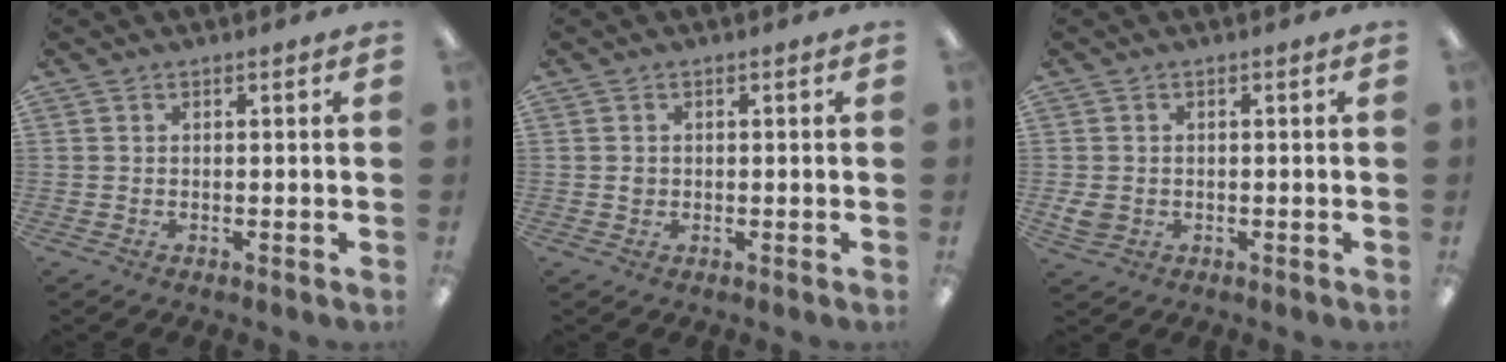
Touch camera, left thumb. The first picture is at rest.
{"total": 1.1, "force": [-0.1, 1.1, 0.4], "torque": [-0.007, 0.004, -0.003]}
{"total": 3.6, "force": [-0.6, 3.0, 1.9], "torque": [-0.038, -0.003, -0.014]}